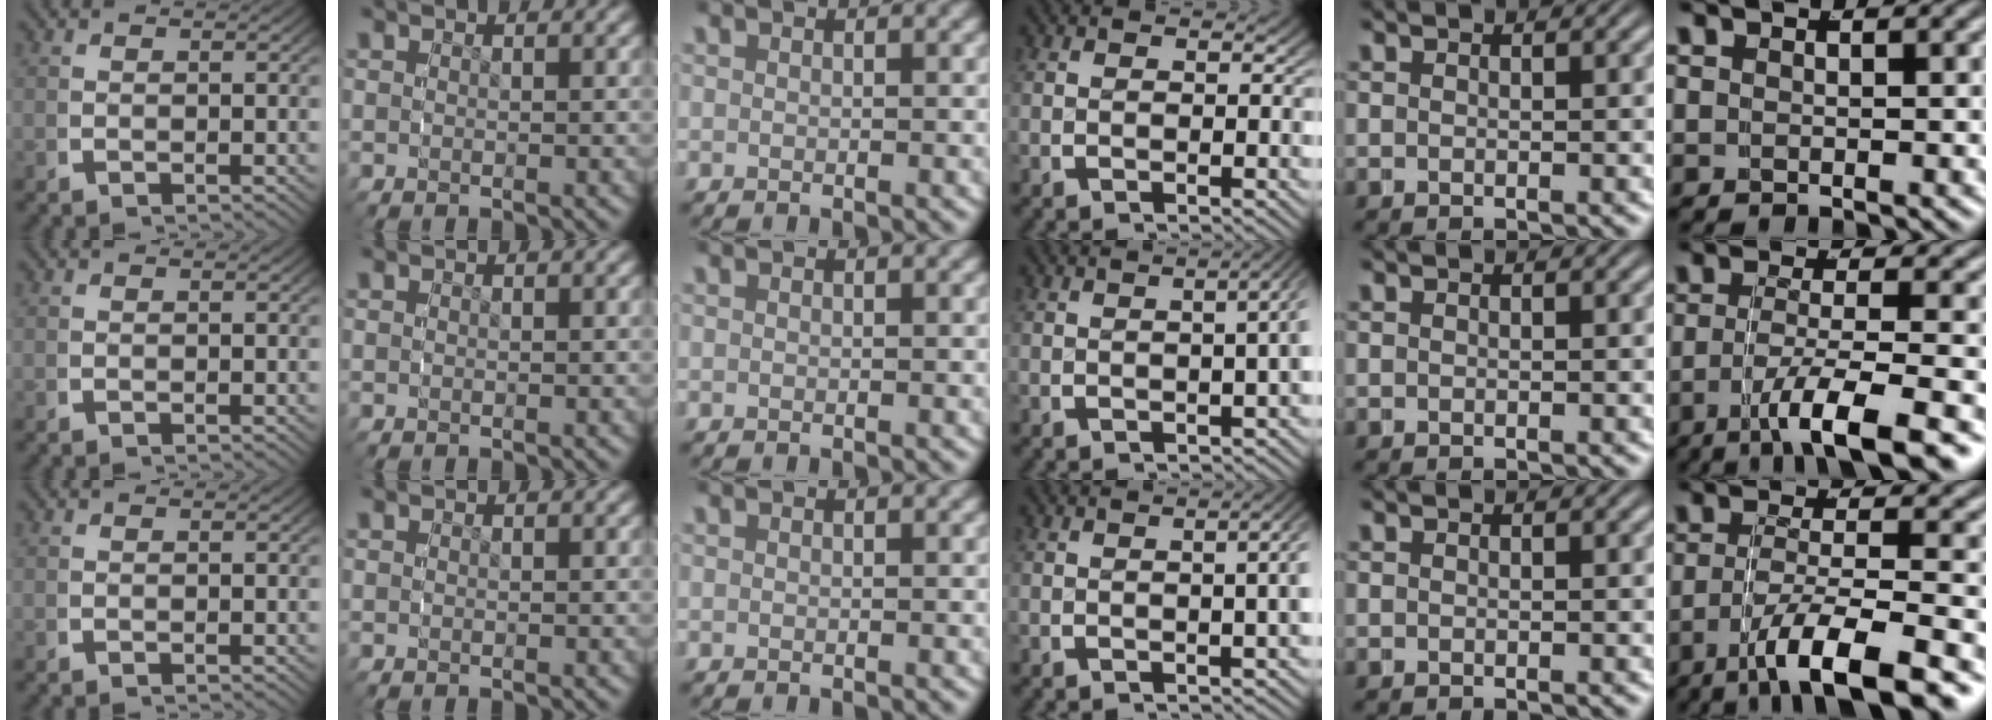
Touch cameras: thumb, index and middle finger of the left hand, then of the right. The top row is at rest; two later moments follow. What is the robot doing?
{"motion": "grasp_and_lifting", "object": "dispenser bottle"}